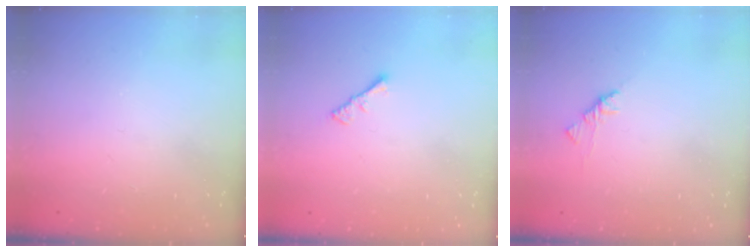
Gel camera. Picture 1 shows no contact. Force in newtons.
{"total": 1.1, "press": 1.1, "slide": 0.4}
{"total": 1.9, "press": 1.7, "slide": 0.6}